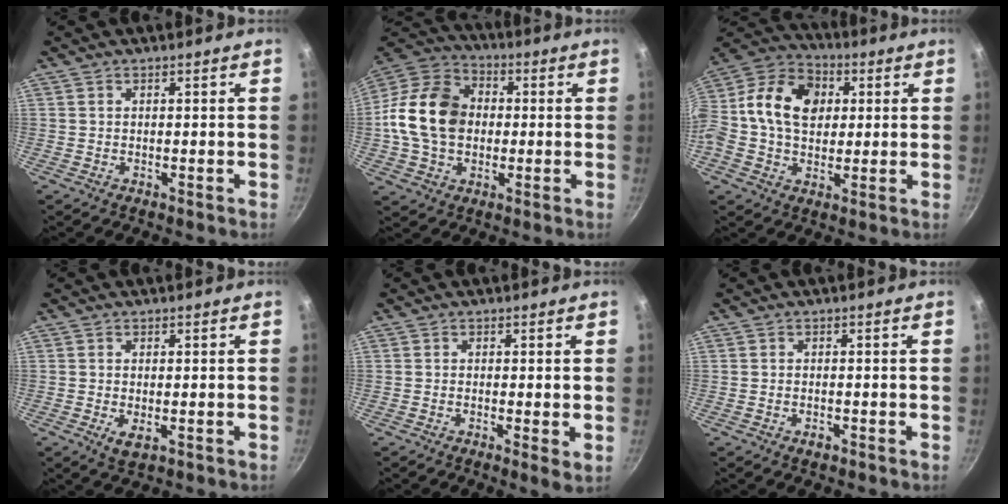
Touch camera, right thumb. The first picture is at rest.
{"total": 17.1, "force": [-0.1, 13.0, 11.1], "torque": [-0.179, 0.028, -0.016]}
{"total": 17.1, "force": [2.6, 12.7, 11.1], "torque": [-0.171, 0.024, 0.022]}
{"total": 2.9, "force": [-0.7, 1.4, 2.5], "torque": [-0.047, -0.011, -0.008]}
{"total": 2.5, "force": [-0.3, 0.4, 2.4], "torque": [-0.040, -0.010, -0.007]}
{"total": 1.4, "force": [-0.8, 0.7, 0.9], "torque": [-0.020, 0.003, -0.015]}